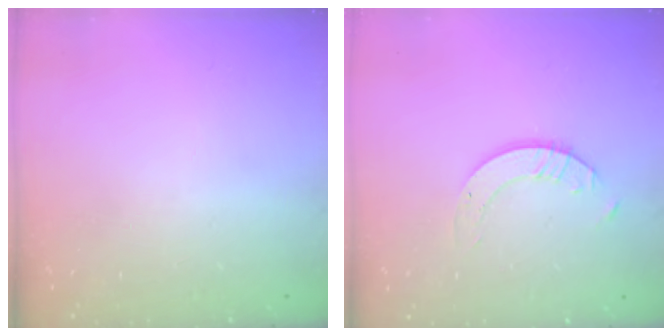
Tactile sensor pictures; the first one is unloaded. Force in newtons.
{"total": 2.3, "press": 2.3, "slide": 0.2}